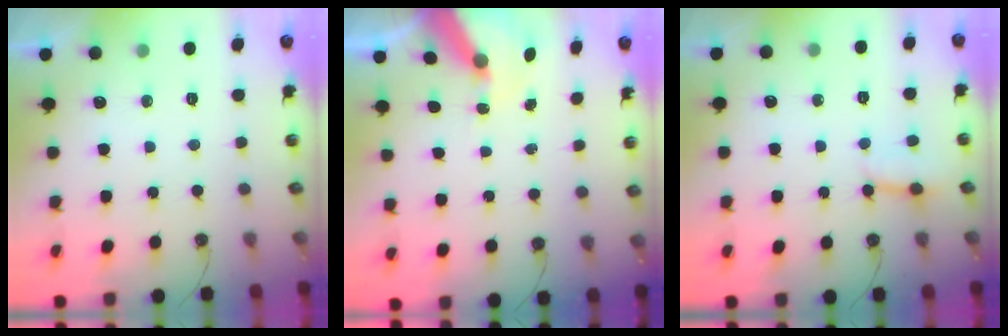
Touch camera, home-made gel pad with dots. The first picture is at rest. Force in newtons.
{"total": 8.9, "press": 8.8, "slide": 1.2}
{"total": 3.6, "press": 3.6, "slide": 0.2}